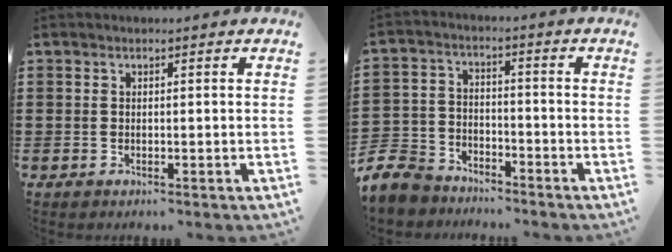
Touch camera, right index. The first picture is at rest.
{"total": 7.2, "force": [-6.7, 2.5, 0.9], "torque": [-0.050, 0.010, -0.140]}